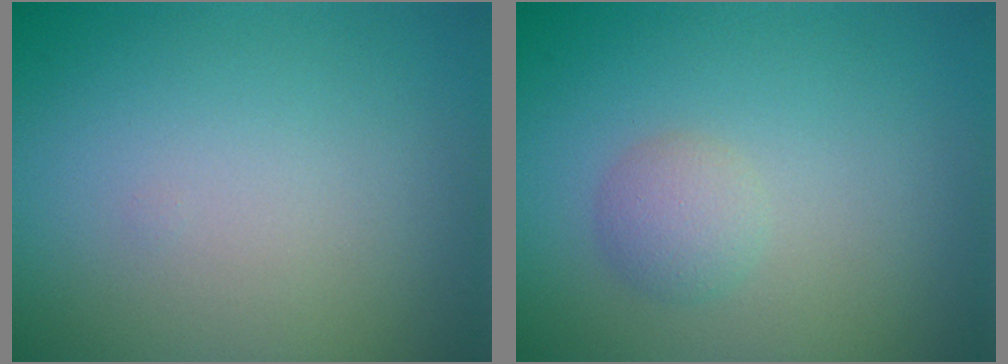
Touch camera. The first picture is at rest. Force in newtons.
{"total": 1.8, "press": 1.8, "slide": 0.0}